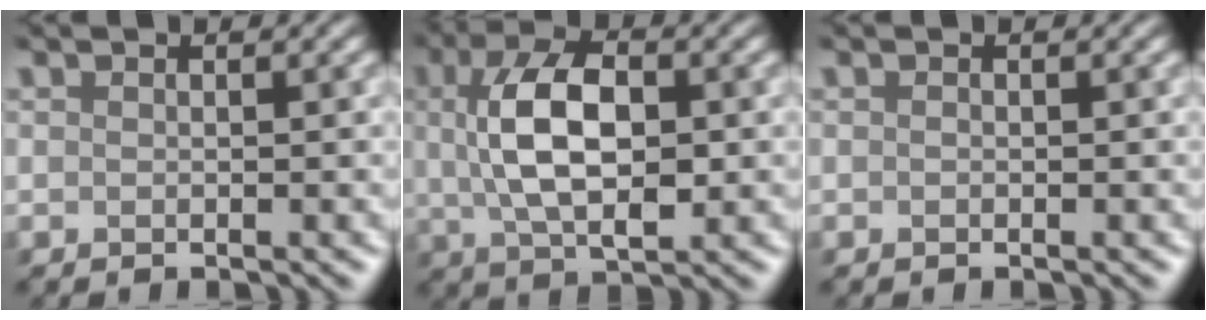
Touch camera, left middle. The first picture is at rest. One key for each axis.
{"total": 6.8, "fx": 1.3, "fy": 3.3, "fz": 5.9, "tx": -0.116, "ty": 0.010, "tz": 0.013}
{"total": 0.0}